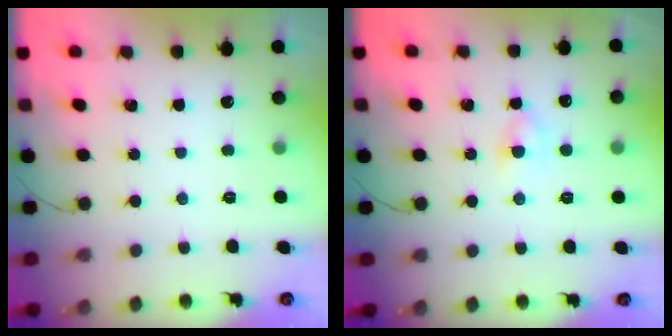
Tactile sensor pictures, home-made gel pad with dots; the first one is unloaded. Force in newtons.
{"total": 3.6, "press": 3.4, "slide": 1.1}